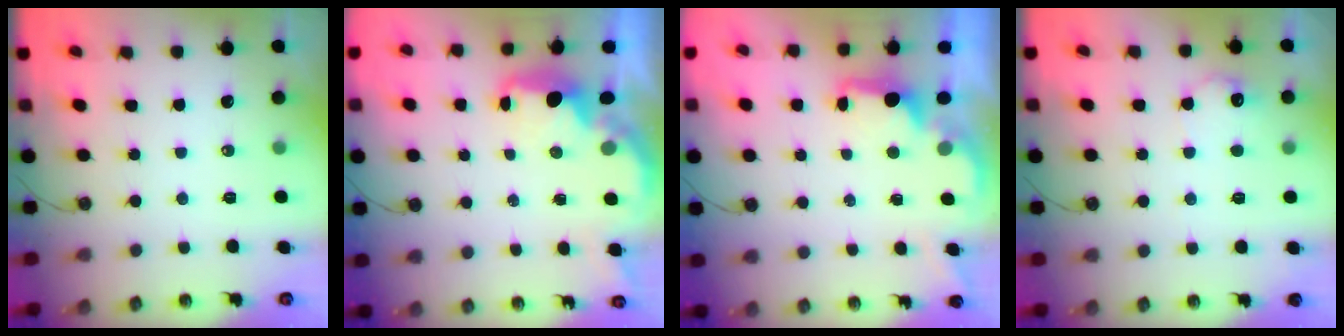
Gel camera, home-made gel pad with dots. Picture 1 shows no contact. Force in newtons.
{"total": 2.9, "press": 2.8, "slide": 0.4}
{"total": 1.7, "press": 1.5, "slide": 0.7}
{"total": 8.5, "press": 8.4, "slide": 0.3}